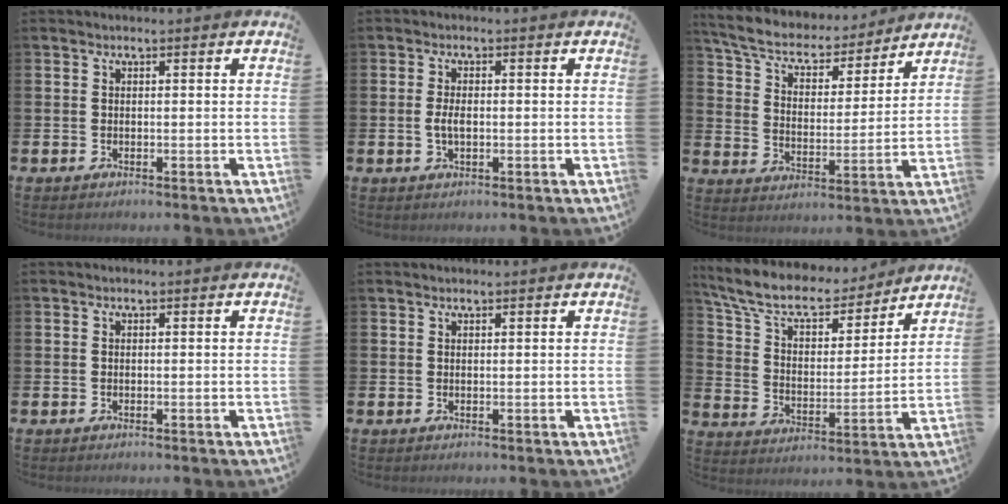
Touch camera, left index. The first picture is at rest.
{"total": 2.4, "force": [-0.1, 1.1, 2.1], "torque": [-0.040, 0.003, -0.004]}
{"total": 7.3, "force": [6.6, 2.3, 2.1], "torque": [-0.079, -0.046, 0.114]}
{"total": 0.0}
{"total": 0.7, "force": [0.7, 0.1, 0.1], "torque": [-0.001, 0.001, 0.013]}
{"total": 9.8, "force": [8.5, 3.4, 3.5], "torque": [-0.105, -0.053, 0.148]}